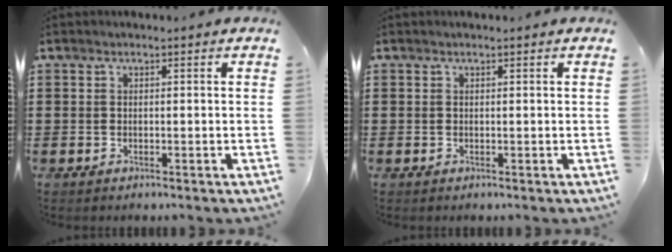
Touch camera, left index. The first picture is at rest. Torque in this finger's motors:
{"motor_torque": [-0.17, -0.01, -0.22, -0.05]}